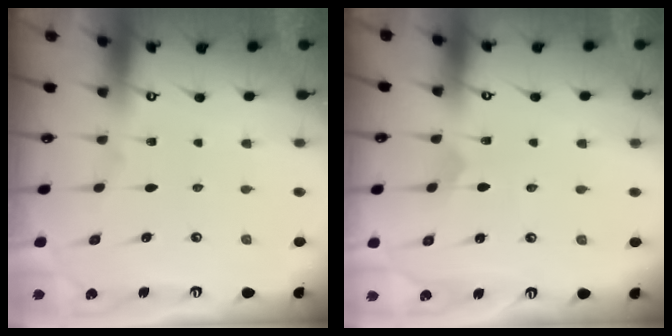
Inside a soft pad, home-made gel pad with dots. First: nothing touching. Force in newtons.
{"total": 2.4, "press": 2.4, "slide": 0.2}